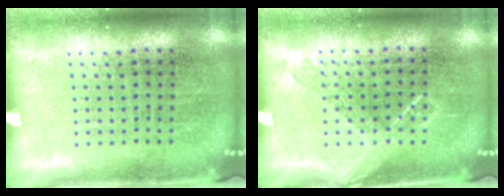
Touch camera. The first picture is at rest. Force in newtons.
{"total": 1.0, "press": 0.9, "slide": 0.5}